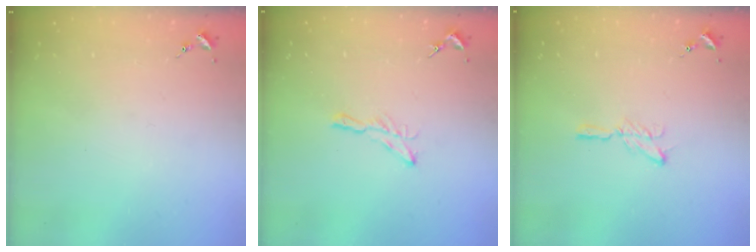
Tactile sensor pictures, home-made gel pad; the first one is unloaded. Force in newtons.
{"total": 5.8, "press": 5.8, "slide": 0.4}
{"total": 5.8, "press": 5.8, "slide": 0.6}